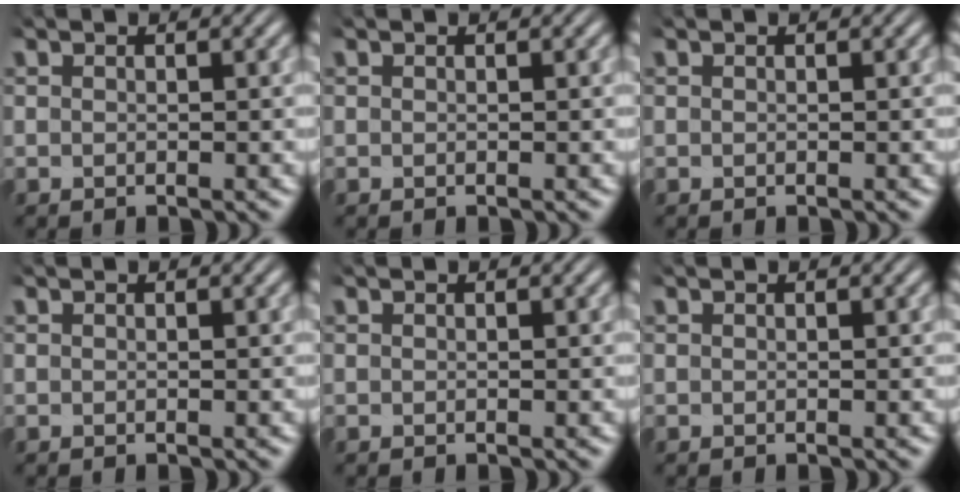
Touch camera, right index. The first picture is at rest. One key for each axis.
{"total": 0.0}
{"total": 0.0}
{"total": 0.0}
{"total": 0.0}
{"total": 0.0}